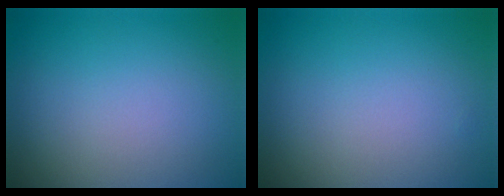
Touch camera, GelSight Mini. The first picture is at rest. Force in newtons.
{"total": 0.0}